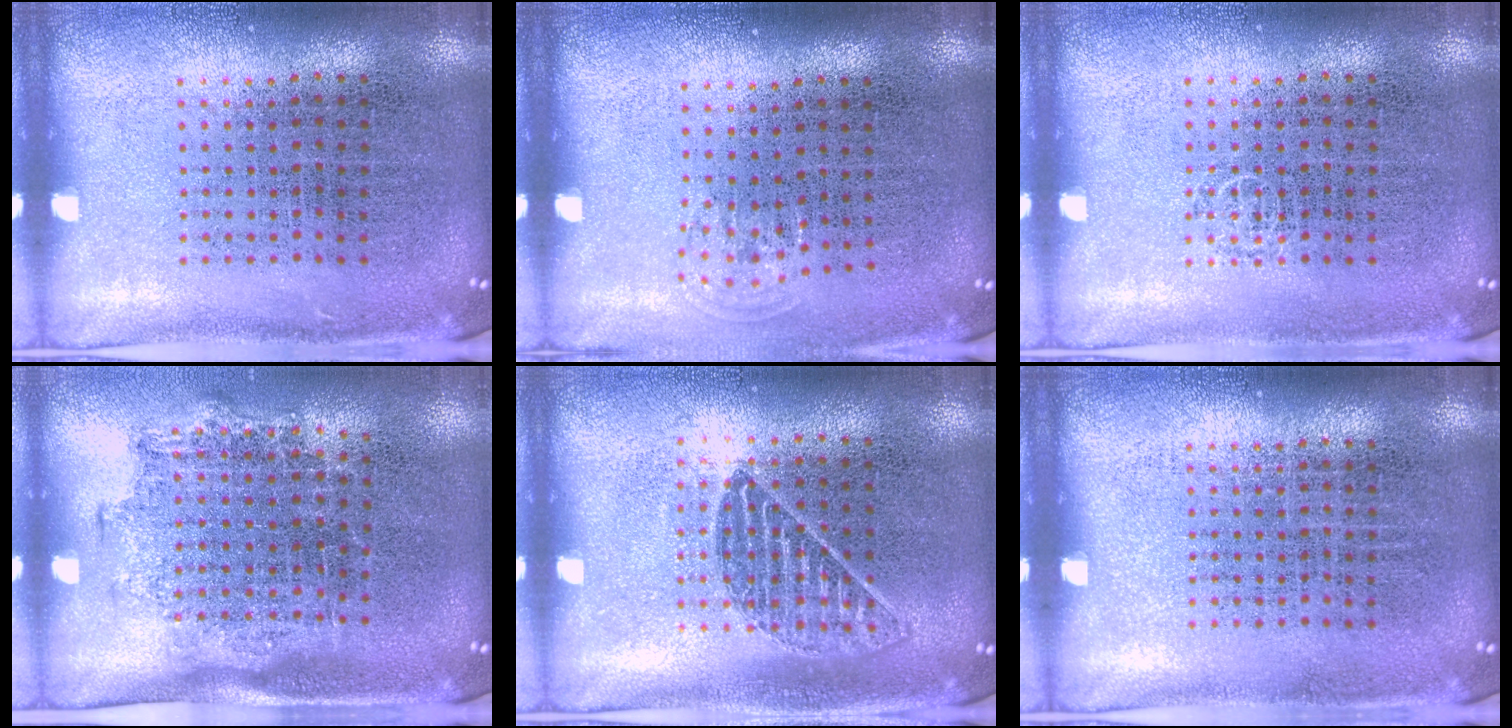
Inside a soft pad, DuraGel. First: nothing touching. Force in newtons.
{"total": 0.7, "press": 0.5, "slide": 0.4}
{"total": 0.6, "press": 0.6, "slide": 0.1}
{"total": 1.3, "press": 1.0, "slide": 0.8}
{"total": 1.0, "press": 0.9, "slide": 0.4}
{"total": 0.0}